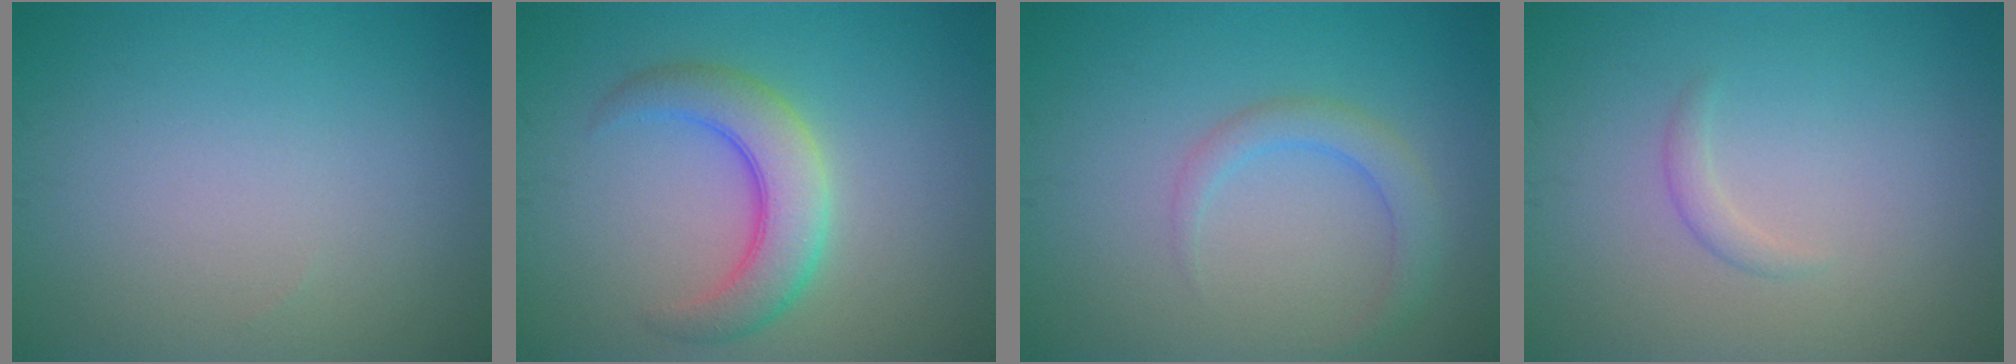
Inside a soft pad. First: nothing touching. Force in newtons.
{"total": 5.0, "press": 5.0, "slide": 0.1}
{"total": 2.2, "press": 2.2, "slide": 0.1}
{"total": 0.9, "press": 0.9, "slide": 0.0}